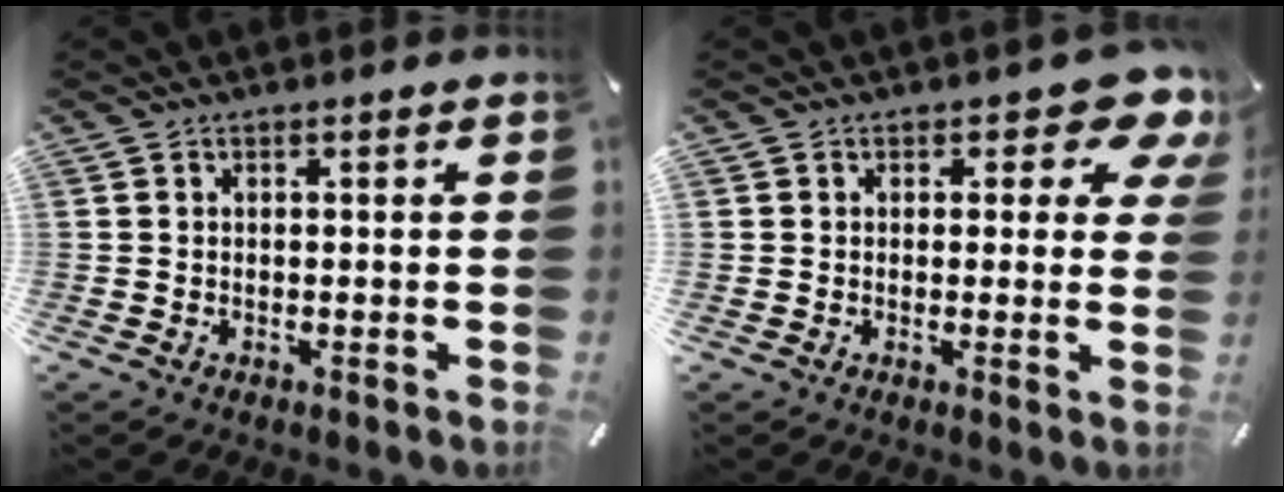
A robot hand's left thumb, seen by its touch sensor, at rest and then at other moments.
{"total": 8.7, "force": [4.7, 4.7, 5.6], "torque": [-0.053, -0.034, 0.078]}